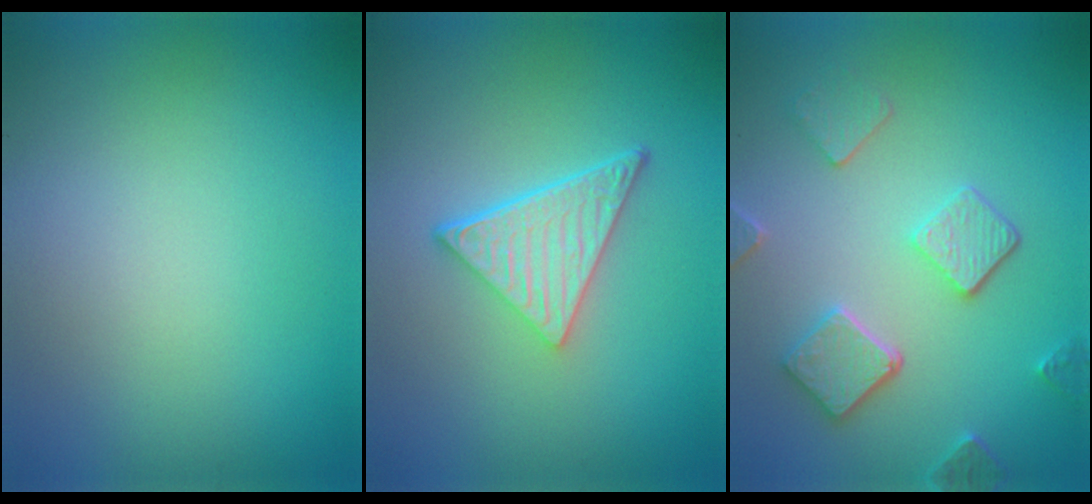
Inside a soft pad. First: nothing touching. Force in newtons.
{"total": 4.7, "press": 3.4, "slide": 3.3}
{"total": 5.0, "press": 3.9, "slide": 3.2}